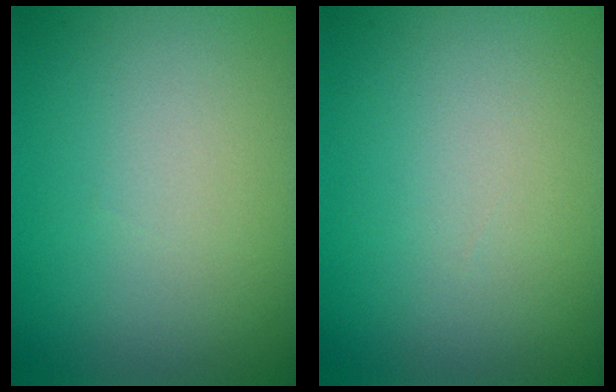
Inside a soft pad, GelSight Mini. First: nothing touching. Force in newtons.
{"total": 0.0}